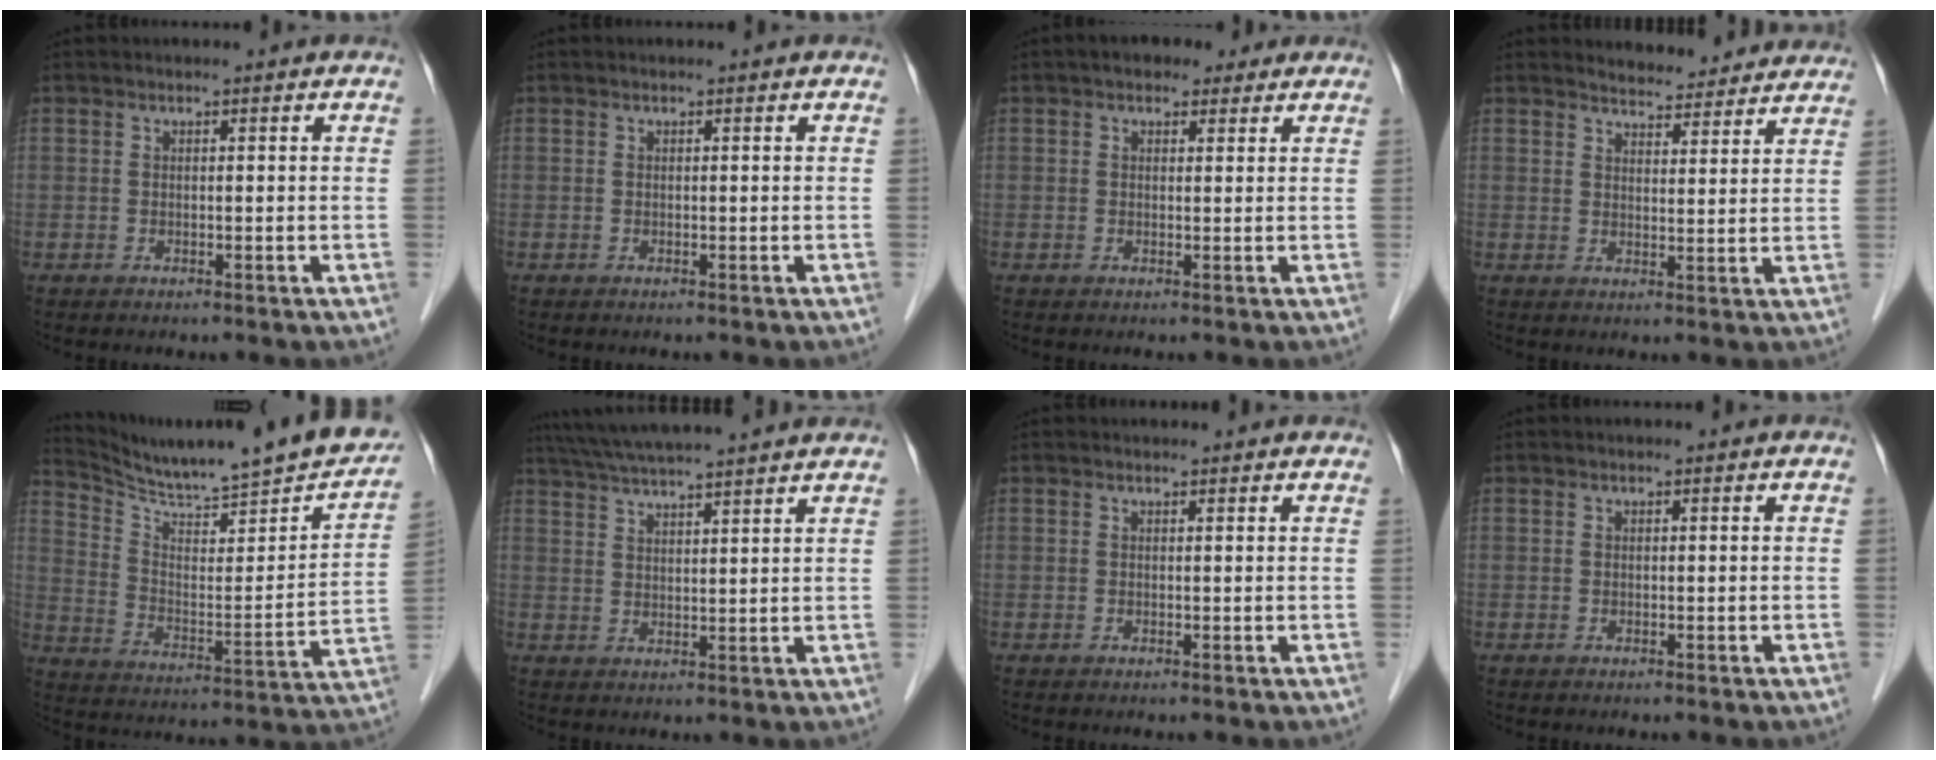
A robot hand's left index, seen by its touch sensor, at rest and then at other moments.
{"total": 0.0}
{"total": 4.2, "force": [2.8, 2.5, 1.8], "torque": [-0.023, 0.023, 0.040]}
{"total": 10.0, "force": [9.6, 2.3, 1.7], "torque": [-0.008, 0.003, 0.108]}
{"total": 23.0, "force": [20.5, 2.3, 10.3], "torque": [-0.157, -0.053, 0.287]}
{"total": 14.2, "force": [12.6, -0.2, 6.5], "torque": [-0.118, 0.038, 0.182]}
{"total": 2.7, "force": [2.5, 0.7, 0.6], "torque": [-0.013, 0.021, 0.023]}
{"total": 0.0}